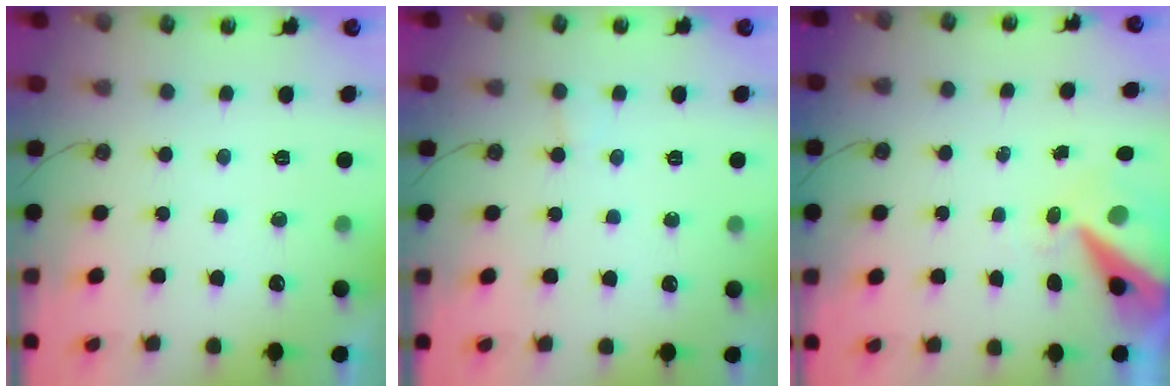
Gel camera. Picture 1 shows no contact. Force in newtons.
{"total": 4.4, "press": 4.4, "slide": 0.4}
{"total": 12.0, "press": 11.9, "slide": 1.3}